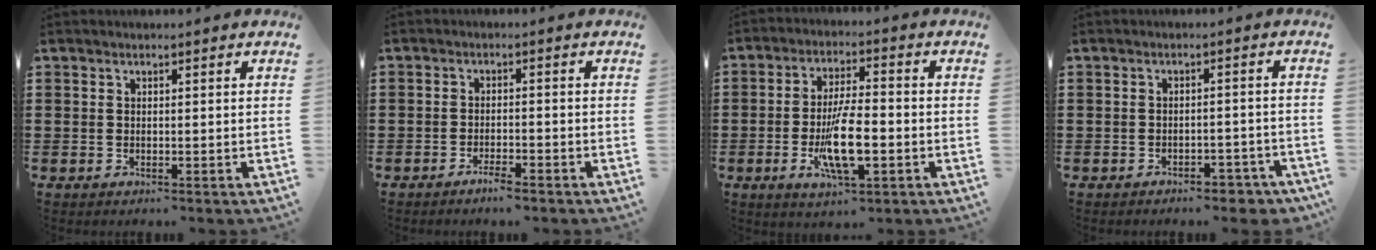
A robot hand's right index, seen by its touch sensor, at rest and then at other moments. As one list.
[{"total": 2.3, "force": [-2.0, 0.1, 1.2], "torque": [-0.021, 0.001, -0.037]}, {"total": 9.8, "force": [-2.5, 3.2, 8.9], "torque": [-0.177, -0.011, -0.042]}, {"total": 2.8, "force": [-2.7, 0.5, 0.8], "torque": [-0.016, 0.002, -0.054]}]